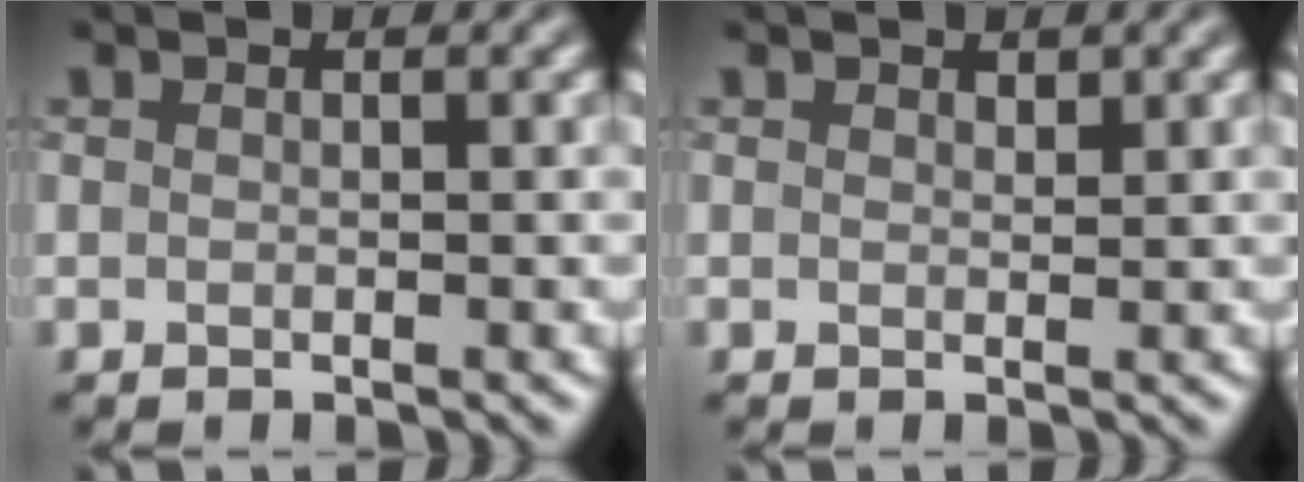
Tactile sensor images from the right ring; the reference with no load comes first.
{"total": 0.7, "force": [0.5, 0.3, 0.3], "torque": [-0.003, -0.002, 0.010]}